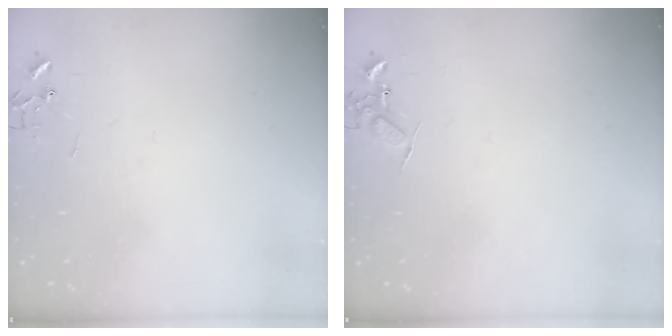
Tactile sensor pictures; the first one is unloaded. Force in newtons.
{"total": 7.2, "press": 7.2, "slide": 0.9}